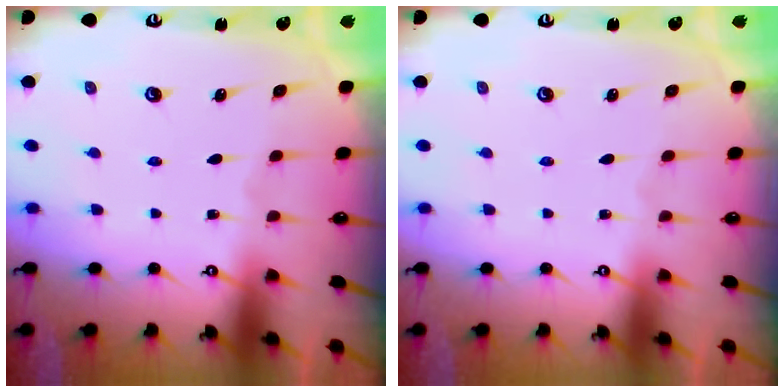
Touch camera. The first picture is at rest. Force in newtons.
{"total": 0.0}